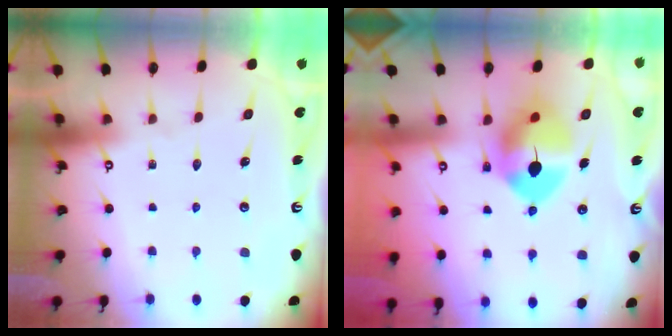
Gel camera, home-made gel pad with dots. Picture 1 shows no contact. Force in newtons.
{"total": 10.0, "press": 9.9, "slide": 1.6}